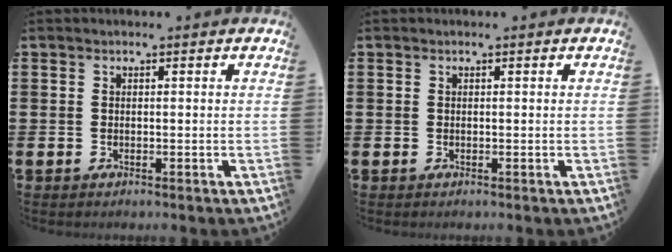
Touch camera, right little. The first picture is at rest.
{"total": 0.0}